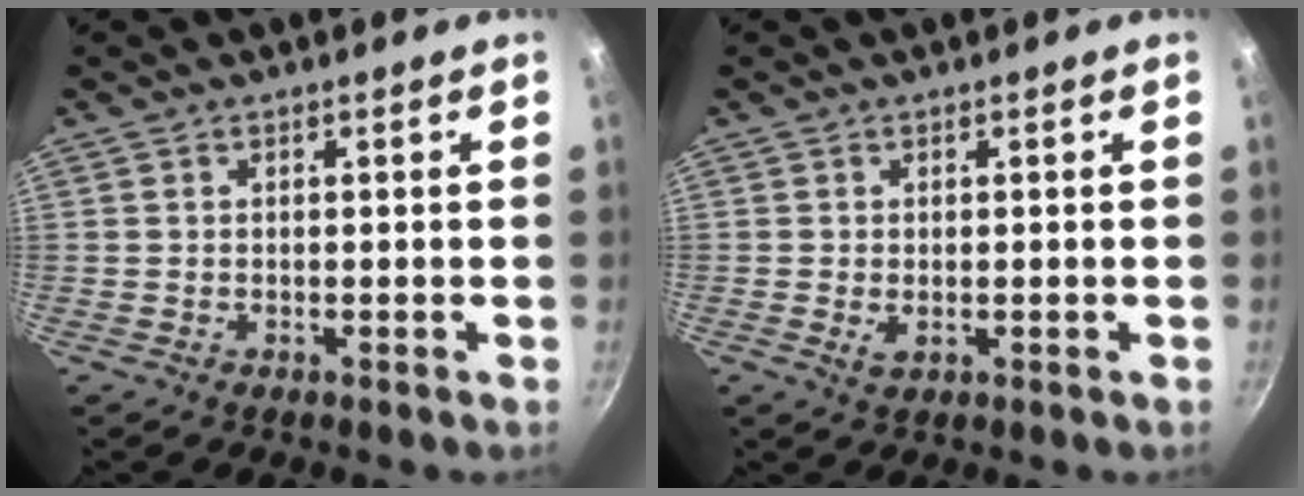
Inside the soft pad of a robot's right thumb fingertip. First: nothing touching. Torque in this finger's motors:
{"motor_torque": [-0.49, 0.24, -0.39, 0.43, 0.05]}